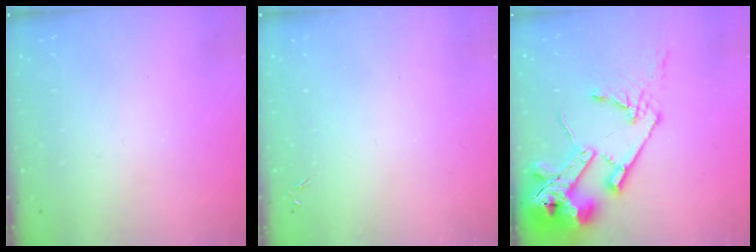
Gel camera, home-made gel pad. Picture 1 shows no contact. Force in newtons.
{"total": 0.0}
{"total": 20.9, "press": 20.8, "slide": 2.5}